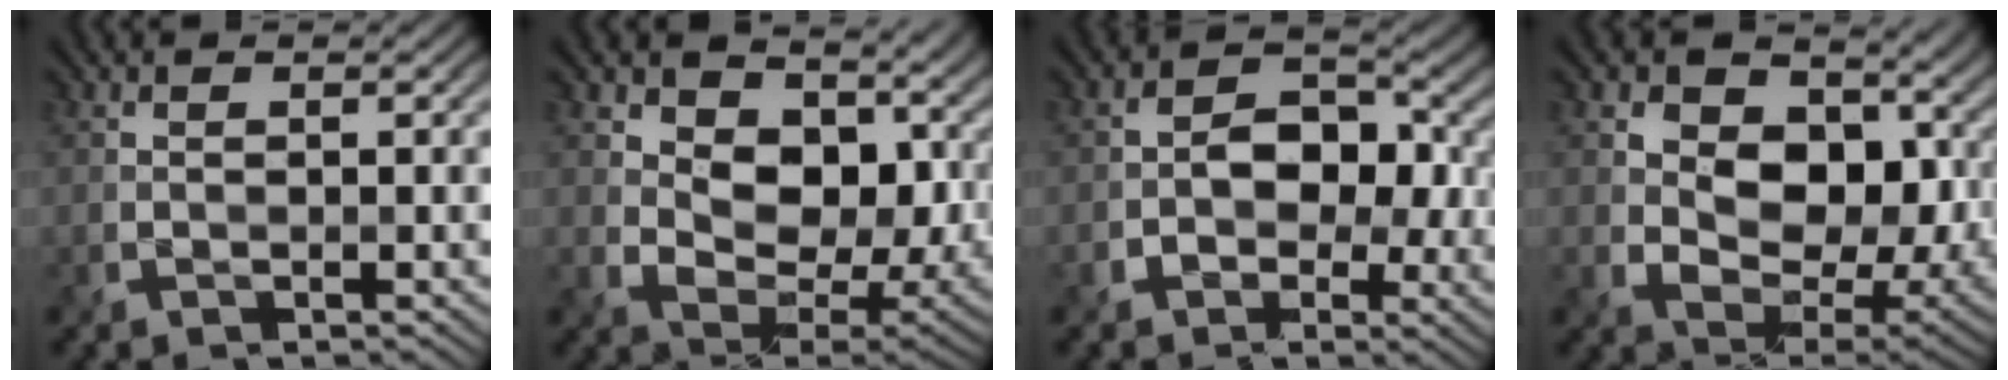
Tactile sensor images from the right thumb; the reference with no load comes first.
{"total": 13.1, "force": [3.5, 8.4, 9.4], "torque": [-0.157, -0.010, 0.069]}
{"total": 7.0, "force": [-0.4, 5.4, 4.5], "torque": [-0.065, -0.005, -0.017]}
{"total": 14.2, "force": [2.7, 9.5, 10.2], "torque": [-0.168, -0.002, 0.057]}